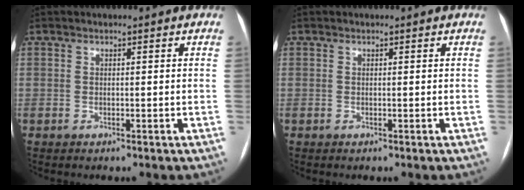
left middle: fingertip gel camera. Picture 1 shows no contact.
{"total": 0.0}